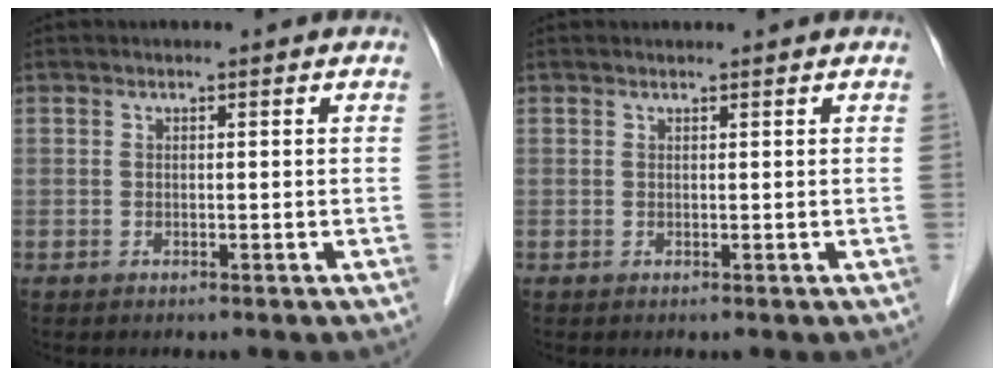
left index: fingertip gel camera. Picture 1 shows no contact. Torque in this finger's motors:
{"motor_torque": [0.19, -0.13, 0.03, 0.01]}